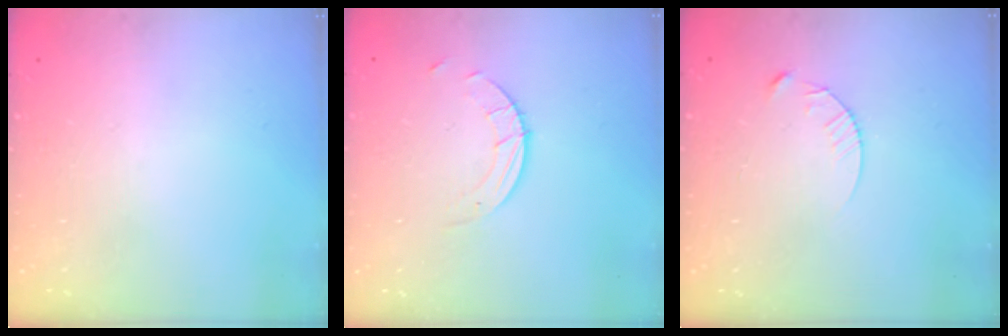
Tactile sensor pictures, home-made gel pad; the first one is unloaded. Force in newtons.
{"total": 2.7, "press": 2.7, "slide": 0.3}
{"total": 4.7, "press": 4.7, "slide": 0.6}